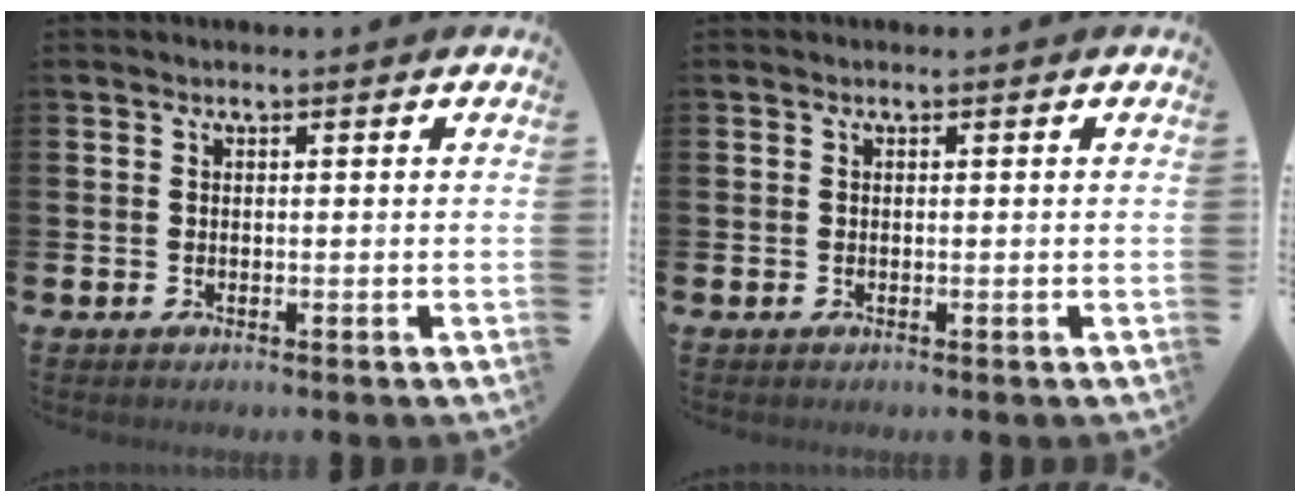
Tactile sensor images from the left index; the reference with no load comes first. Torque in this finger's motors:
{"motor_torque": [0.01, 0.00, -0.04, 0.00]}